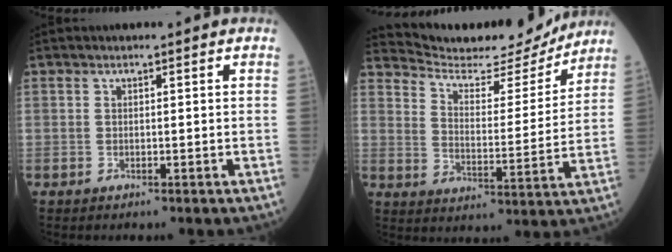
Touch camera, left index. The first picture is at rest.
{"total": 15.8, "force": [15.3, 2.1, 3.4], "torque": [-0.060, -0.021, 0.221]}